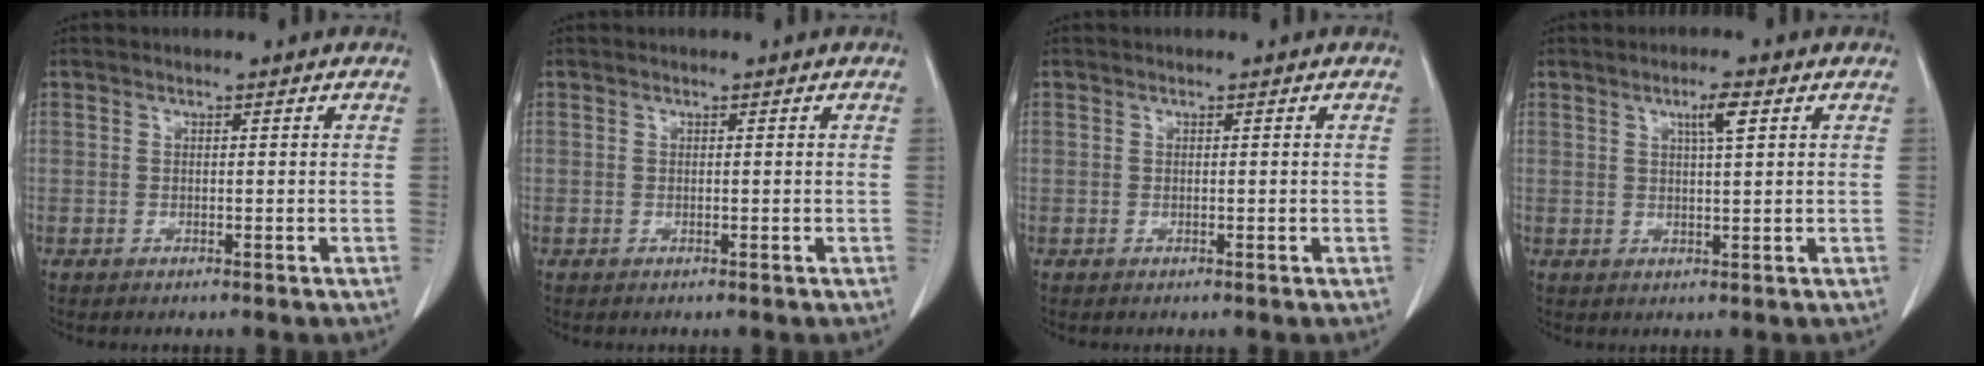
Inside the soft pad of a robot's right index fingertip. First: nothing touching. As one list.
[{"total": 0.0}, {"total": 0.0}, {"total": 3.3, "force": [1.5, 0.2, 2.9], "torque": [-0.050, 0.000, 0.024]}]